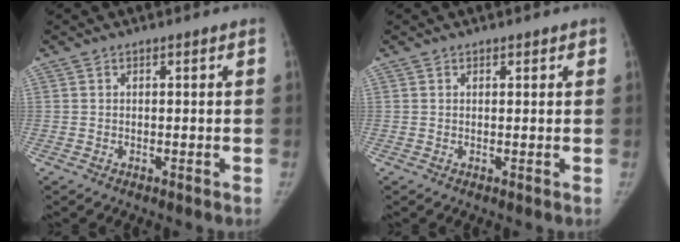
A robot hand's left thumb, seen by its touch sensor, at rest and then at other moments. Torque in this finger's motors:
{"motor_torque": [0.13, 0.01, 0.07, -0.42, 0.08]}